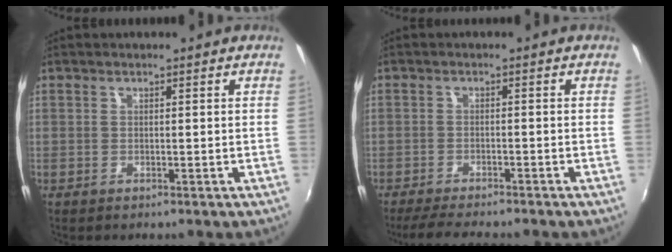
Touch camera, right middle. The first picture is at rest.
{"total": 6.9, "force": [-6.1, 0.6, 3.2], "torque": [-0.077, -0.018, -0.098]}